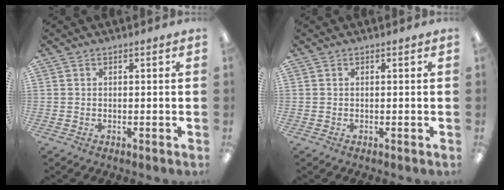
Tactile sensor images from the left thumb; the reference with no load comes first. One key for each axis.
{"total": 0.0}